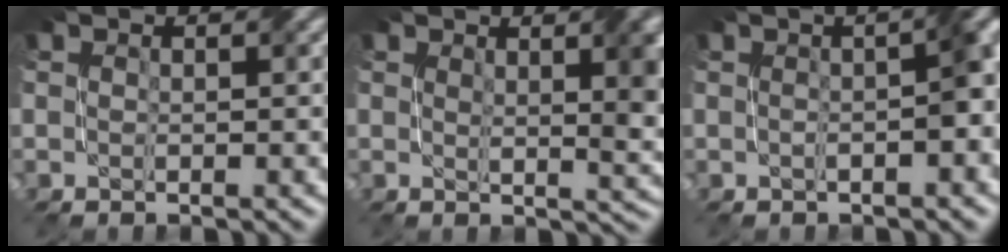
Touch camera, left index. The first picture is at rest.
{"total": 5.1, "force": [1.9, 1.5, 4.5], "torque": [-0.047, -0.002, 0.030]}
{"total": 4.4, "force": [0.0, 1.1, 4.3], "torque": [-0.048, 0.016, 0.002]}